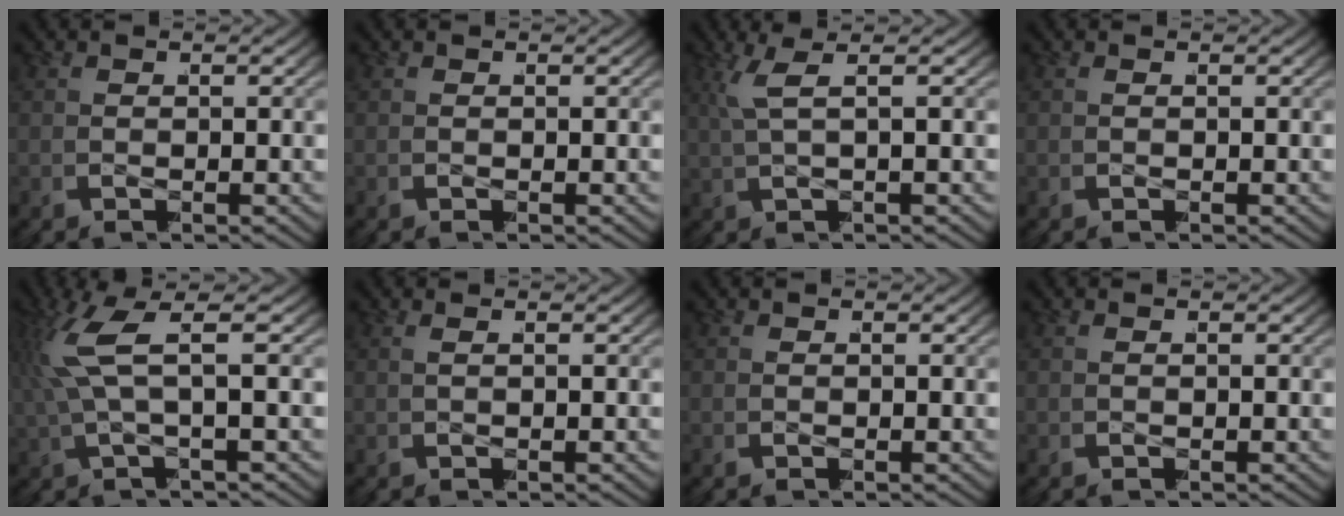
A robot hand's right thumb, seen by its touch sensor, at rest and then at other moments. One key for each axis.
{"total": 0.0}
{"total": 3.1, "fx": 1.4, "fy": 0.3, "fz": 2.7, "tx": -0.054, "ty": 0.014, "tz": 0.024}
{"total": 0.0}
{"total": 6.3, "fx": 1.6, "fy": 2.3, "fz": 5.7, "tx": -0.111, "ty": 0.021, "tz": 0.019}
{"total": 0.7, "fx": 0.2, "fy": -0.6, "fz": 0.3, "tx": 0.000, "ty": 0.010, "tz": 0.000}
{"total": 0.0}
{"total": 0.0}